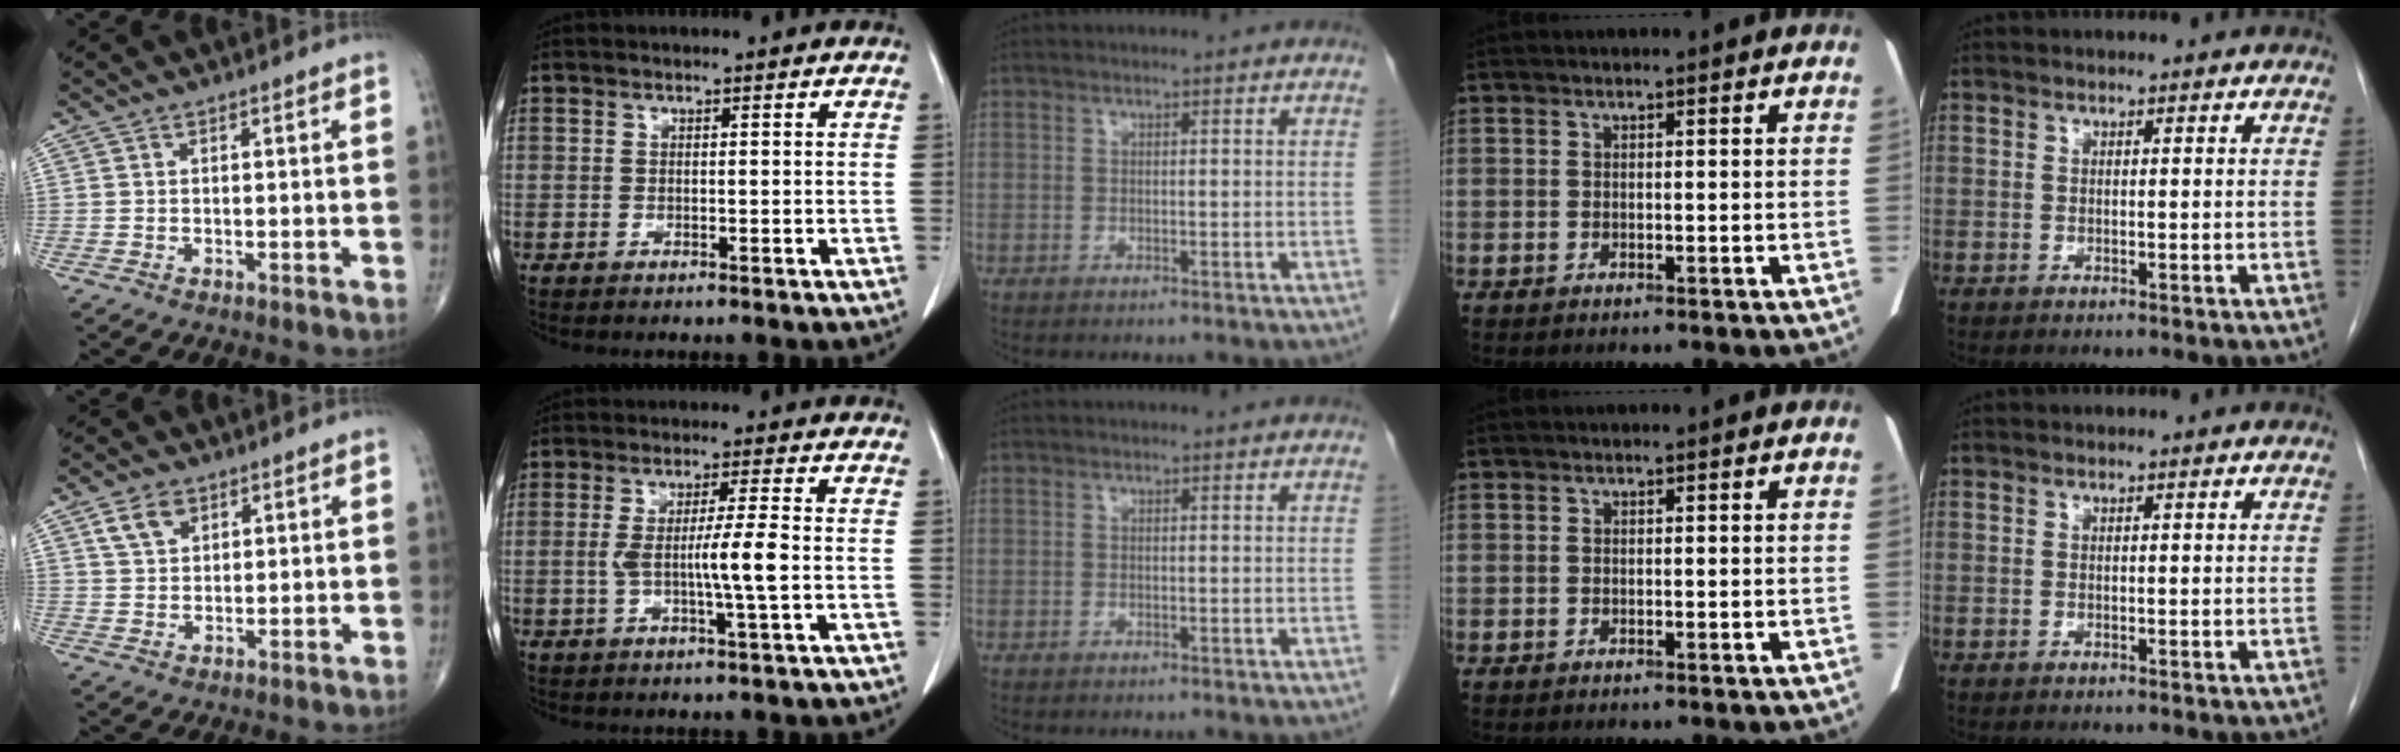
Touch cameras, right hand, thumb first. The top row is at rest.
{"thumb": {"total": 6.6, "force": [3.5, 4.3, 3.6], "torque": [-0.050, -0.013, 0.067]}, "index": {"total": 6.3, "force": [-0.8, -0.7, 6.2], "torque": [-0.112, -0.003, -0.013]}}